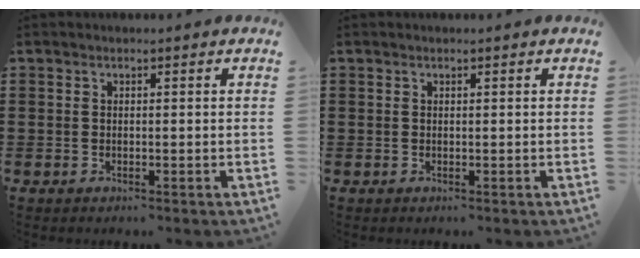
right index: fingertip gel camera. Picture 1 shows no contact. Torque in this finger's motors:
{"motor_torque": [-0.11, -0.12, 0.00, 0.00]}